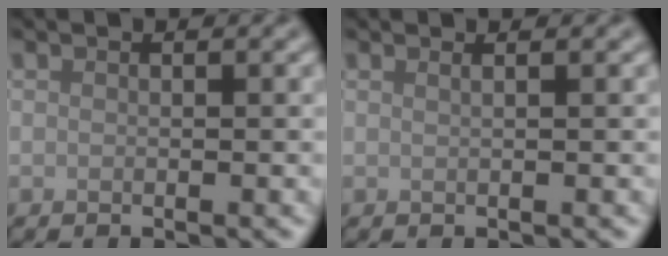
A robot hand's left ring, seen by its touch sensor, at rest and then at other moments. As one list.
[{"total": 1.6, "force": [0.9, 0.8, 1.0], "torque": [0.003, -0.003, -0.007]}]